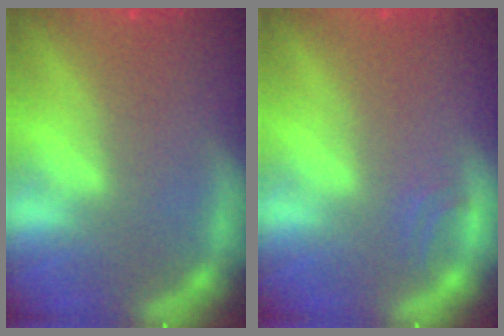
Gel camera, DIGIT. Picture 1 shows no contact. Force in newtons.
{"total": 0.9}